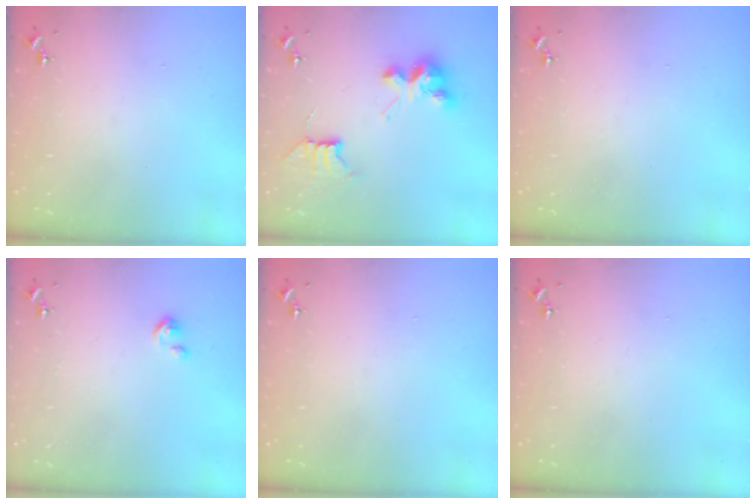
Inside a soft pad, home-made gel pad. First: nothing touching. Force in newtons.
{"total": 9.5, "press": 9.5, "slide": 0.7}
{"total": 0.0}
{"total": 4.3, "press": 4.3, "slide": 0.4}
{"total": 0.0}
{"total": 0.0}